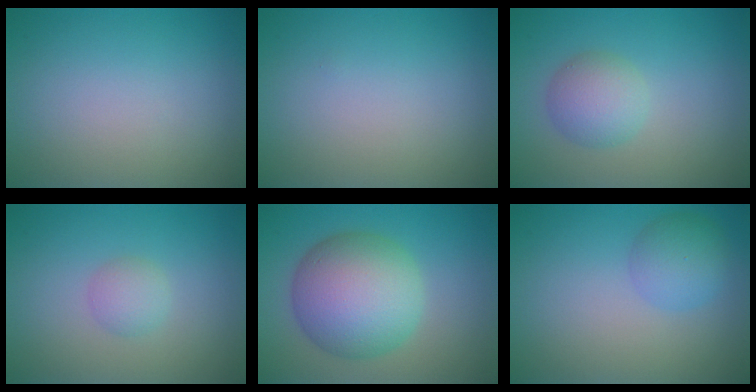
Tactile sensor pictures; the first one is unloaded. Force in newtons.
{"total": 0.0}
{"total": 3.1, "press": 3.1, "slide": 0.1}
{"total": 1.6, "press": 1.6, "slide": 0.0}
{"total": 9.2, "press": 9.2, "slide": 0.2}
{"total": 3.0, "press": 3.0, "slide": 0.1}